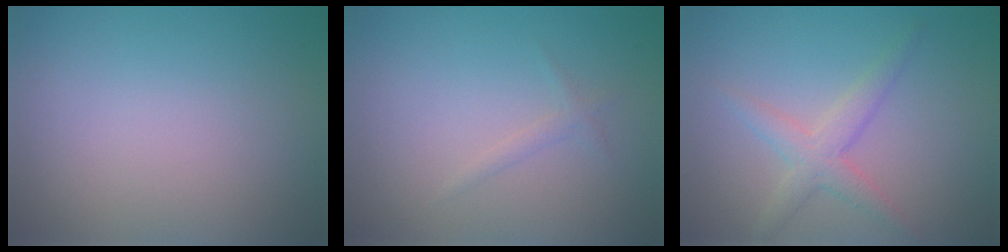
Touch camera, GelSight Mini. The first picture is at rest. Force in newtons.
{"total": 0.8, "press": 0.8, "slide": 0.1}
{"total": 2.8, "press": 2.8, "slide": 0.1}